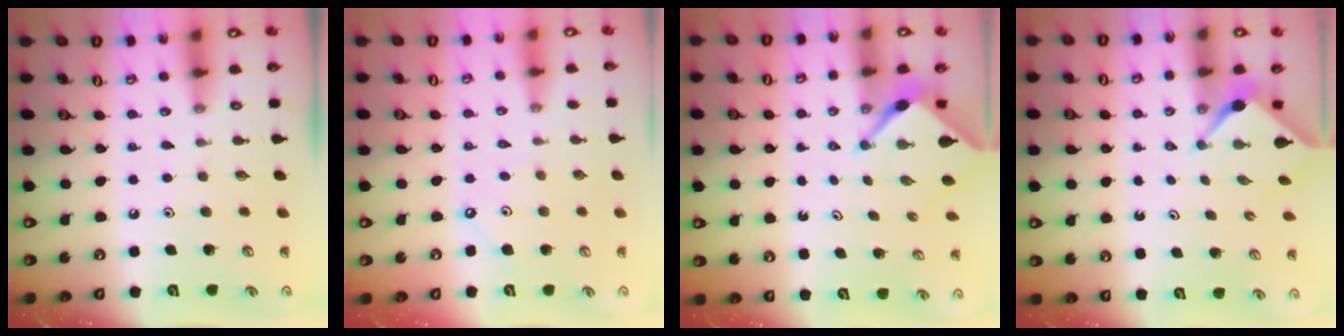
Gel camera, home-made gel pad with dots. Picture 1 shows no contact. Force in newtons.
{"total": 2.4, "press": 2.3, "slide": 0.4}
{"total": 2.8, "press": 2.8, "slide": 0.3}
{"total": 2.4, "press": 2.3, "slide": 0.3}